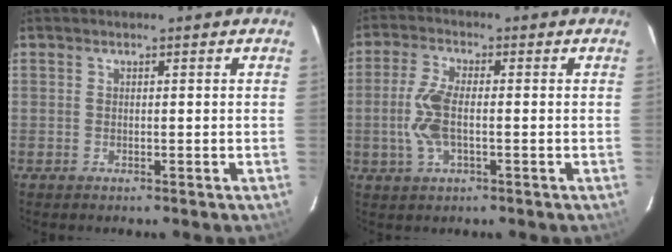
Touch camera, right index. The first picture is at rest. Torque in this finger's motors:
{"motor_torque": [1.04, -0.06, 0.70, 0.18]}